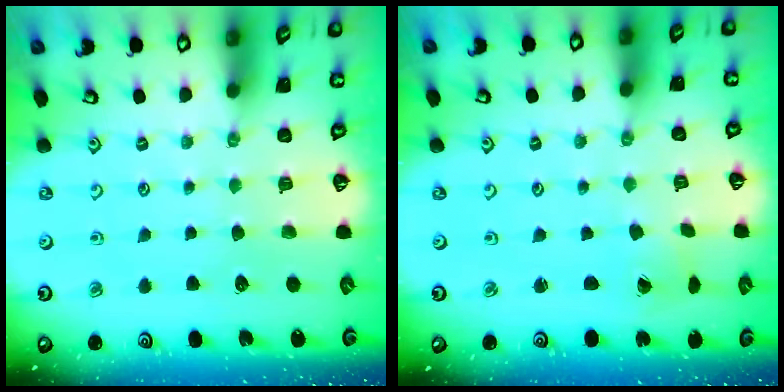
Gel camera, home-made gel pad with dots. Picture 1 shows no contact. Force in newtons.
{"total": 1.1, "press": 1.0, "slide": 0.4}